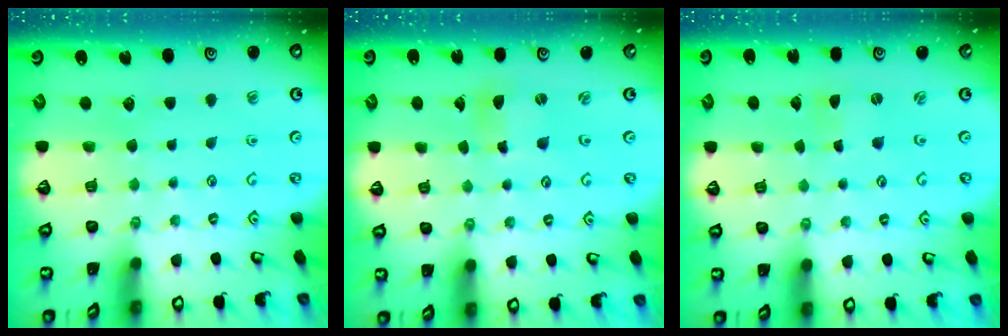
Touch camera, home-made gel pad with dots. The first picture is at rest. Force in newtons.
{"total": 3.4, "press": 3.3, "slide": 0.4}
{"total": 0.0}